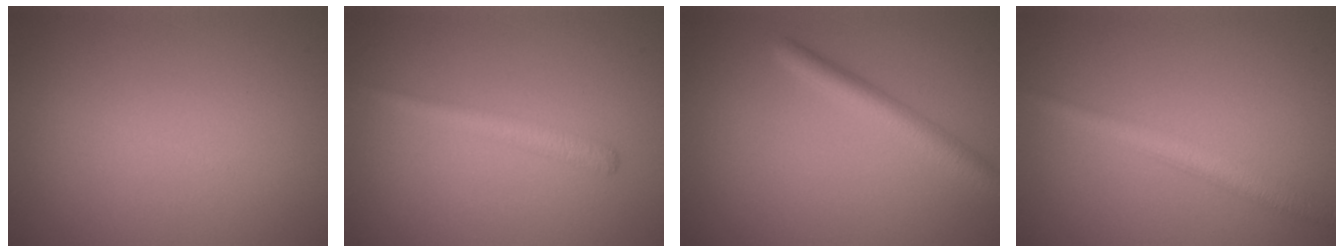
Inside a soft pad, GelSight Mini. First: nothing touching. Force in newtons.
{"total": 1.9, "press": 1.8, "slide": 0.1}
{"total": 2.9, "press": 2.9, "slide": 0.2}
{"total": 2.7, "press": 2.7, "slide": 0.1}